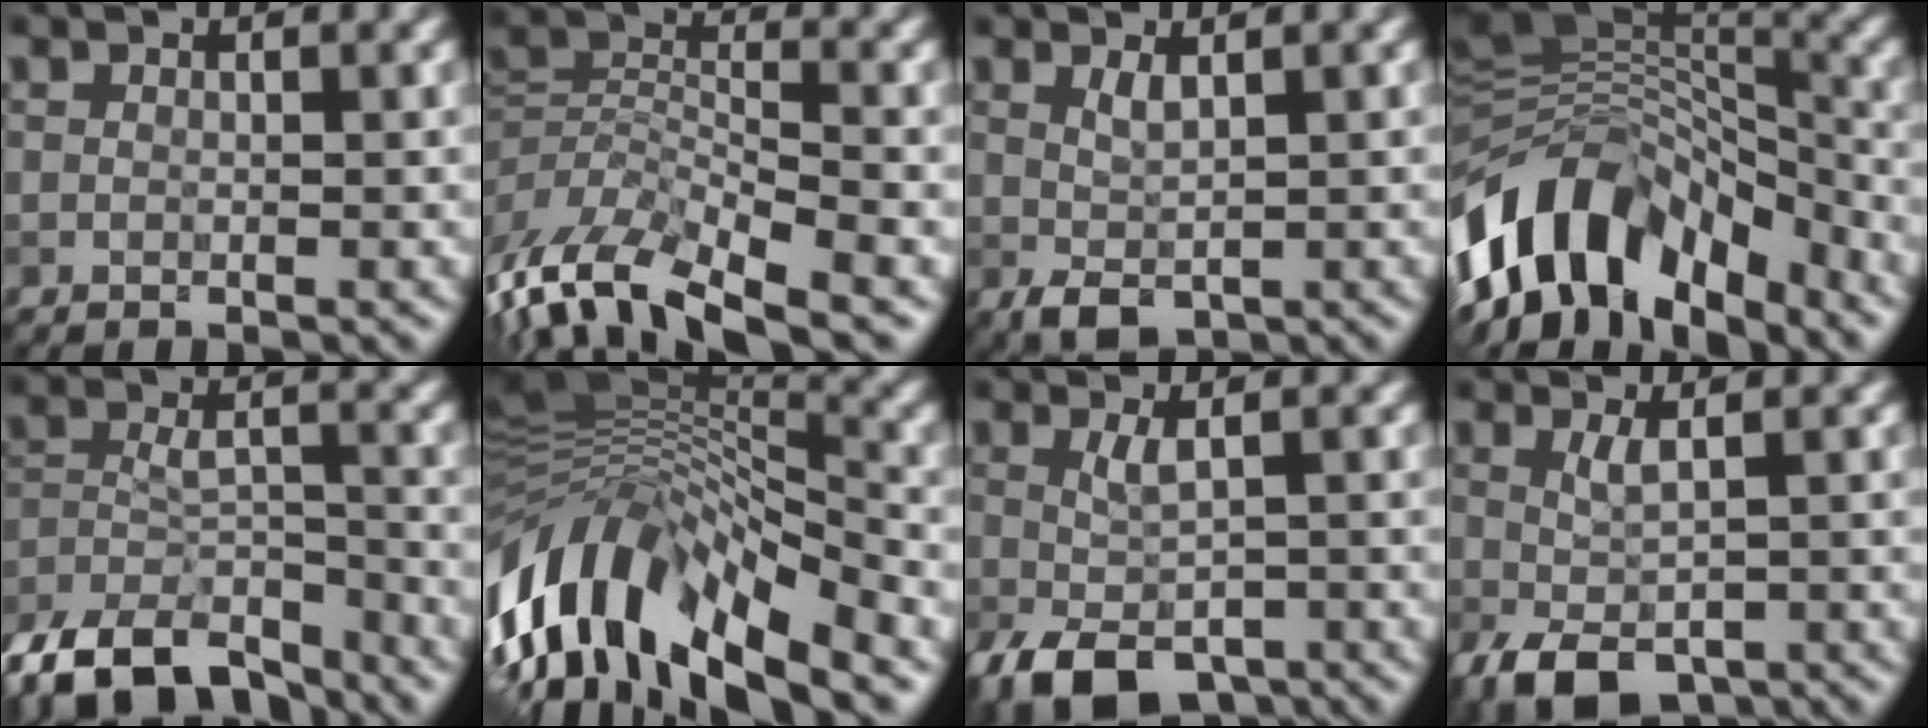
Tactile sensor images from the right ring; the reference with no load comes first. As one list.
[{"total": 9.2, "force": [-7.0, 2.5, 5.5], "torque": [-0.113, 0.000, -0.123]}, {"total": 1.0, "force": [-0.5, 0.0, 0.9], "torque": [-0.029, 0.001, 0.013]}, {"total": 12.2, "force": [-8.3, 6.2, 6.4], "torque": [-0.117, 0.025, -0.137]}, {"total": 11.1, "force": [-10.3, 2.7, 3.2], "torque": [-0.064, -0.003, -0.160]}, {"total": 11.6, "force": [-6.2, 4.6, 8.6], "torque": [-0.170, 0.023, -0.097]}, {"total": 4.4, "force": [-2.9, 1.3, 3.1], "torque": [-0.067, -0.006, -0.035]}, {"total": 3.2, "force": [-1.8, 0.8, 2.5], "torque": [-0.059, -0.004, -0.015]}]